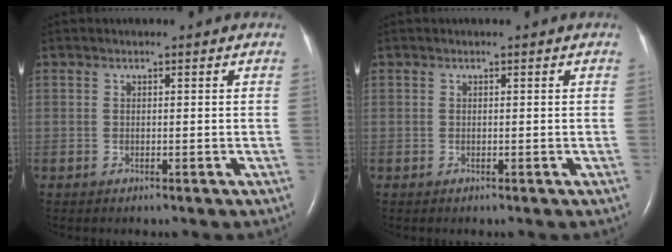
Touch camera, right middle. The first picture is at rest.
{"total": 0.0}